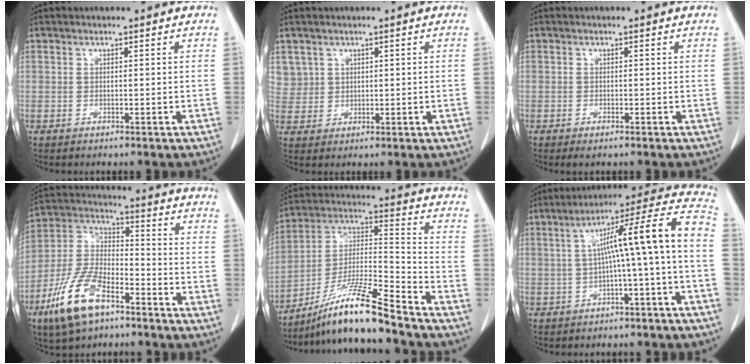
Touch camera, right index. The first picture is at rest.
{"total": 3.9, "force": [2.0, 3.4, -0.2], "torque": [0.019, 0.010, 0.040]}
{"total": 1.3, "force": [-0.8, 0.3, 0.9], "torque": [-0.017, -0.004, -0.010]}
{"total": 14.0, "force": [-8.4, 5.6, 9.7], "torque": [-0.211, -0.005, -0.161]}
{"total": 14.3, "force": [-11.4, -0.7, 8.5], "torque": [-0.163, -0.005, -0.208]}
{"total": 13.3, "force": [-1.2, -0.4, 13.2], "torque": [-0.187, 0.045, -0.021]}